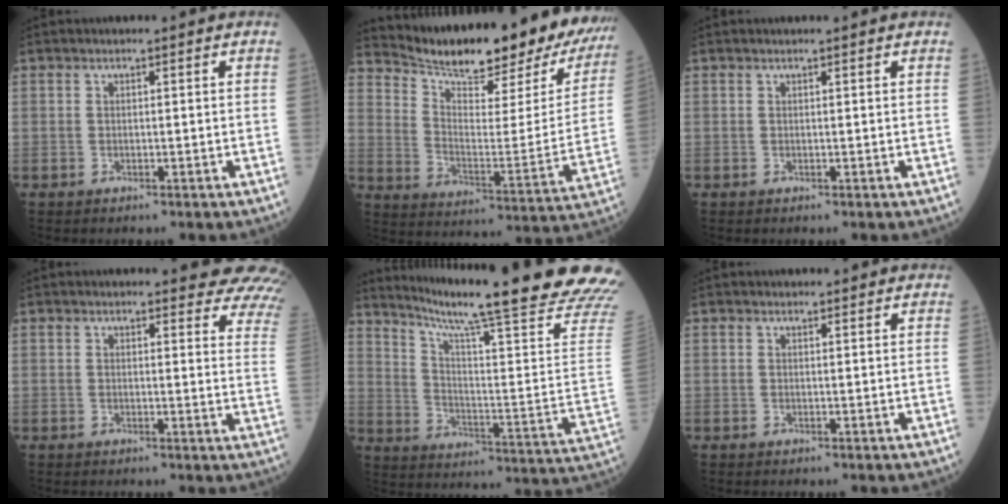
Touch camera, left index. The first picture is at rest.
{"total": 25.1, "force": [22.6, 4.7, 9.9], "torque": [-0.162, -0.065, 0.301]}
{"total": 0.8, "force": [0.7, 0.0, 0.3], "torque": [-0.007, 0.001, 0.008]}
{"total": 16.5, "force": [15.5, 3.3, 4.7], "torque": [-0.027, -0.067, 0.140]}
{"total": 28.7, "force": [23.5, -0.4, 16.4], "torque": [-0.218, -0.106, 0.301]}
{"total": 3.3, "force": [3.1, 0.8, 0.7], "torque": [-0.008, 0.013, 0.032]}